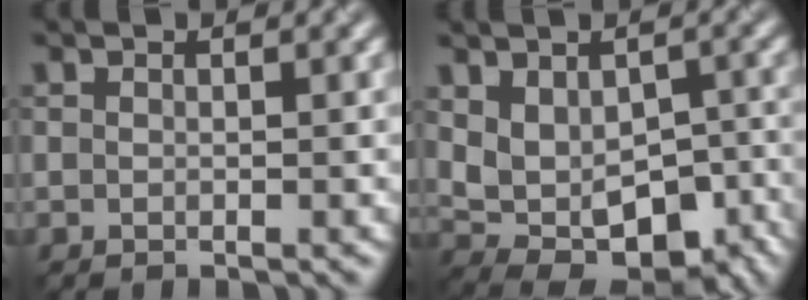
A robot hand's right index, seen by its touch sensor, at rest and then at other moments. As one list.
[{"total": 6.6, "force": [-1.0, 4.1, 5.1], "torque": [-0.090, -0.002, 0.002]}]